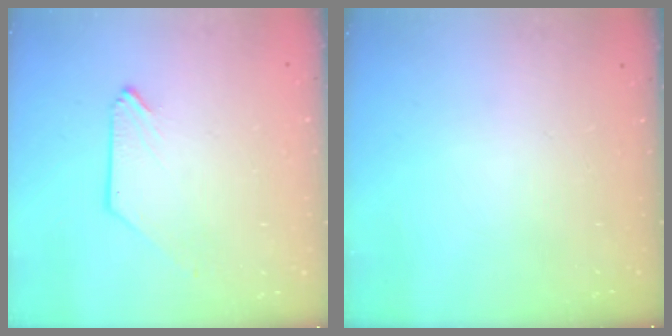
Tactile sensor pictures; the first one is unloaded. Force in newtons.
{"total": 0.0}